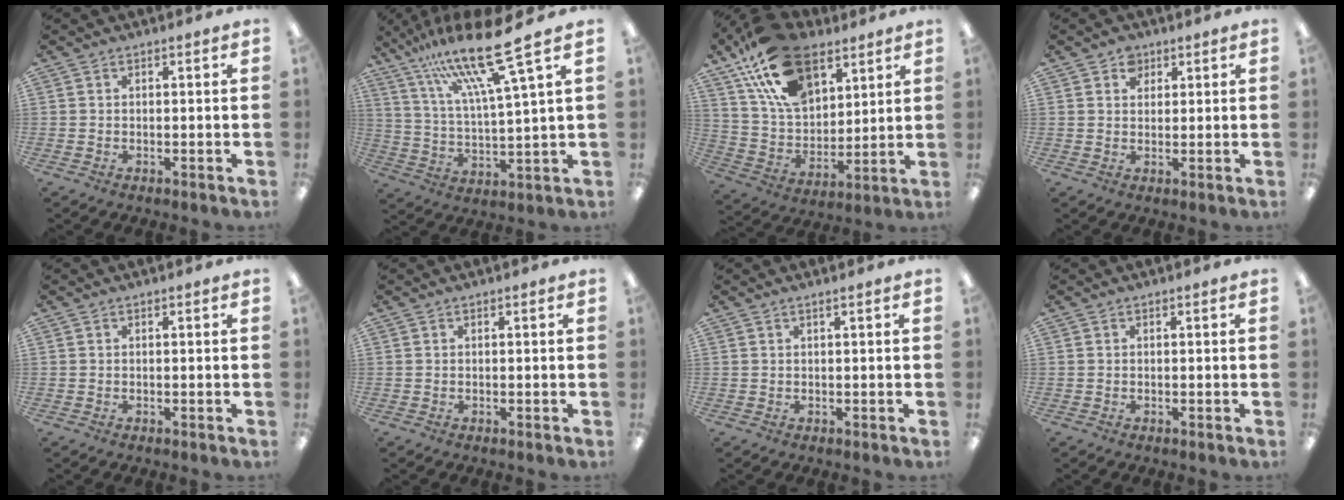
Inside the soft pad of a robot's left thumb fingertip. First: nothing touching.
{"total": 20.6, "force": [14.4, 2.7, 14.4], "torque": [-0.271, -0.081, 0.230]}
{"total": 21.5, "force": [13.2, 12.4, 11.6], "torque": [-0.217, -0.050, 0.243]}
{"total": 3.5, "force": [2.3, 2.5, 0.9], "torque": [0.000, -0.005, 0.038]}
{"total": 0.0}
{"total": 0.0}
{"total": 0.9, "force": [0.4, 0.0, 0.8], "torque": [-0.014, -0.001, 0.008]}
{"total": 0.0}